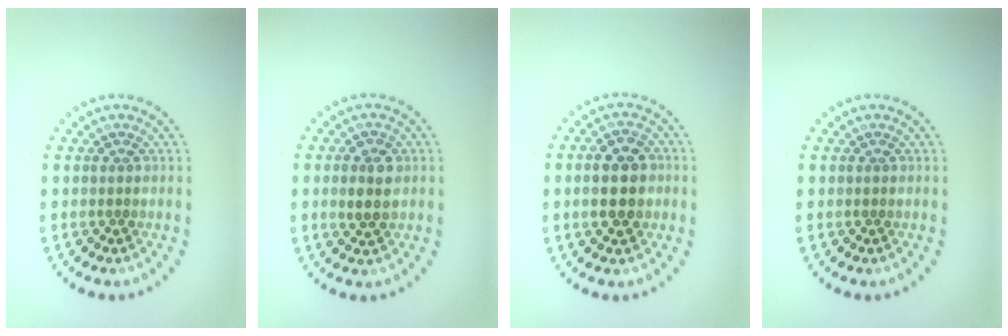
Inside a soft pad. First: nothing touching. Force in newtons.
{"total": 2.6, "press": 2.6, "slide": 0.2}
{"total": 4.5, "press": 4.4, "slide": 0.3}
{"total": 0.0}